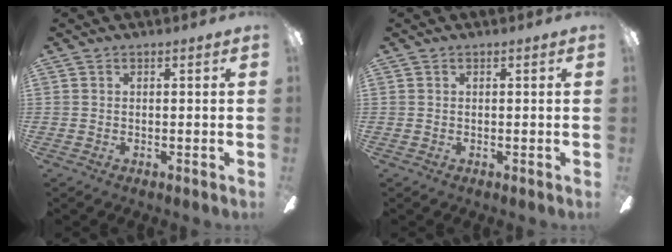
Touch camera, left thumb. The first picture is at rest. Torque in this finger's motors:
{"motor_torque": [-0.02, 0.00, -0.16, 0.09, 0.00]}